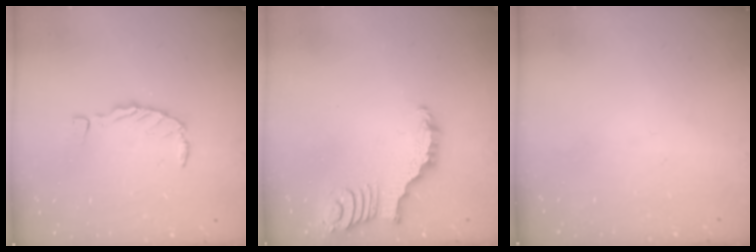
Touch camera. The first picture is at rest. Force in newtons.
{"total": 2.9, "press": 2.9, "slide": 0.4}
{"total": 0.0}